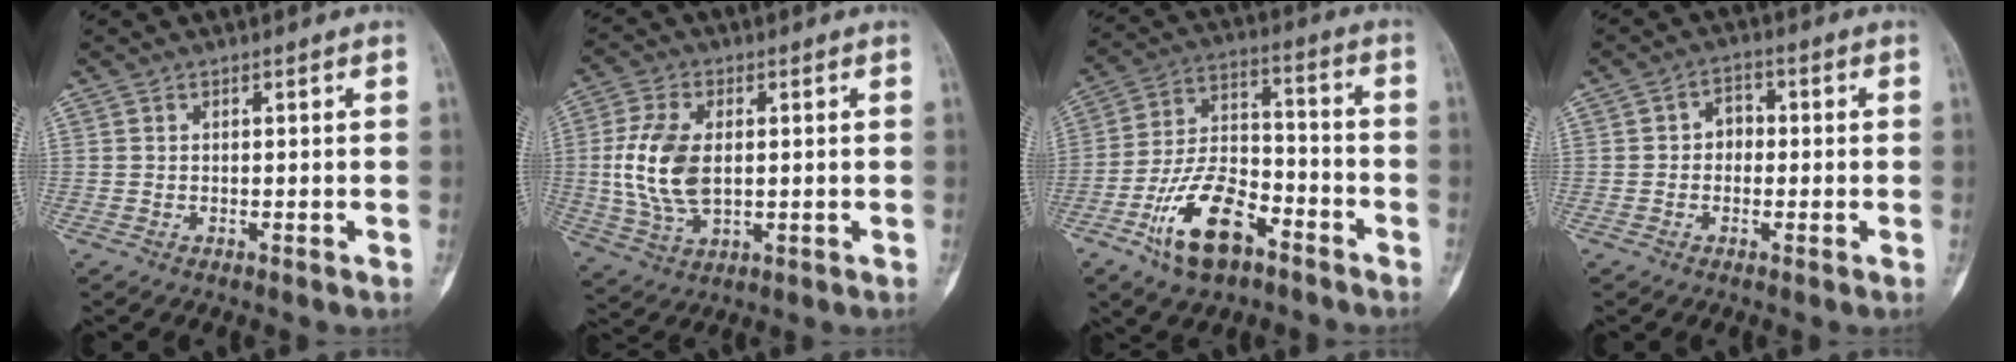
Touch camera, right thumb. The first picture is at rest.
{"total": 11.8, "force": [0.6, 6.8, 9.6], "torque": [-0.201, -0.002, 0.017]}
{"total": 15.2, "force": [-8.2, 7.6, 10.3], "torque": [-0.179, 0.057, -0.150]}
{"total": 3.6, "force": [-0.2, 2.9, 2.0], "torque": [-0.007, 0.017, -0.014]}